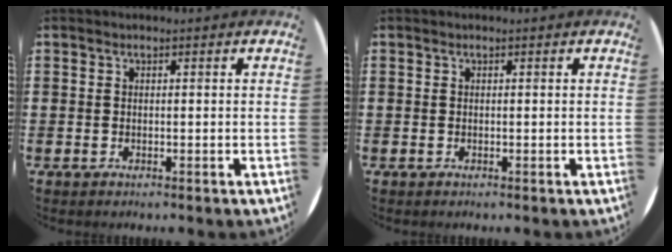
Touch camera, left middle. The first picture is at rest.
{"total": 0.0}